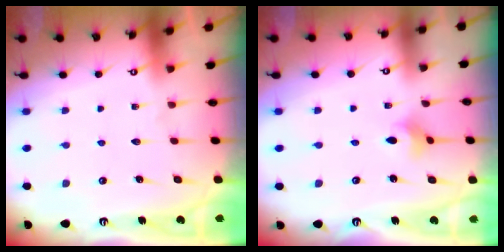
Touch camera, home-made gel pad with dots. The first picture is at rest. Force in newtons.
{"total": 3.0, "press": 3.0, "slide": 0.6}